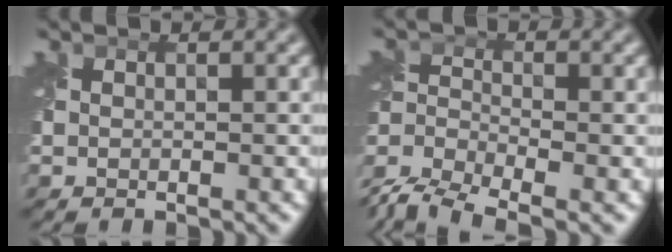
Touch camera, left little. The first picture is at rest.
{"total": 8.7, "force": [-7.1, 3.0, 4.1], "torque": [-0.084, -0.024, -0.133]}